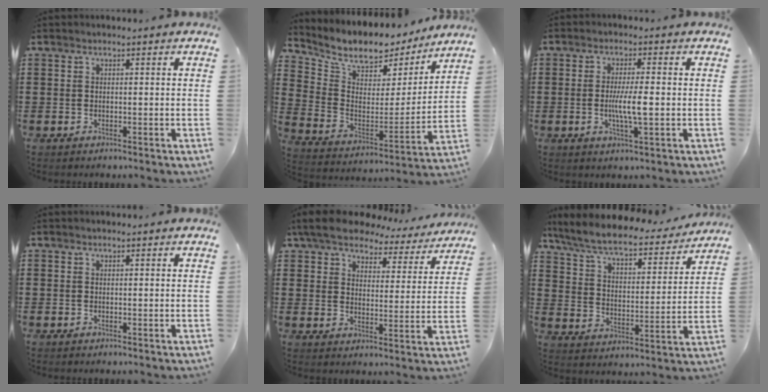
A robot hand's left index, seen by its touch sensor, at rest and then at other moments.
{"total": 7.3, "force": [6.3, 3.2, 1.7], "torque": [-0.061, -0.052, 0.104]}
{"total": 5.3, "force": [-0.4, 0.7, 5.3], "torque": [-0.098, -0.002, -0.013]}
{"total": 0.0}
{"total": 6.5, "force": [5.8, 1.9, 2.1], "torque": [-0.062, -0.027, 0.100]}
{"total": 7.4, "force": [6.5, 1.1, 3.3], "torque": [-0.091, -0.037, 0.111]}